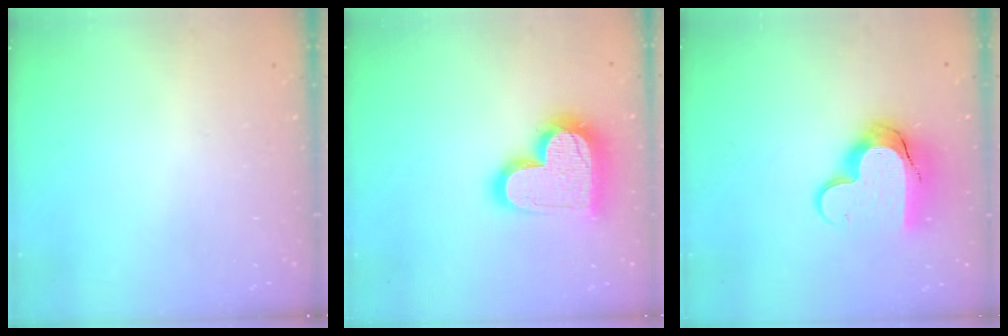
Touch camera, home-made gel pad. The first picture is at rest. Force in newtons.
{"total": 20.0, "press": 19.9, "slide": 1.4}
{"total": 14.0, "press": 13.9, "slide": 0.7}